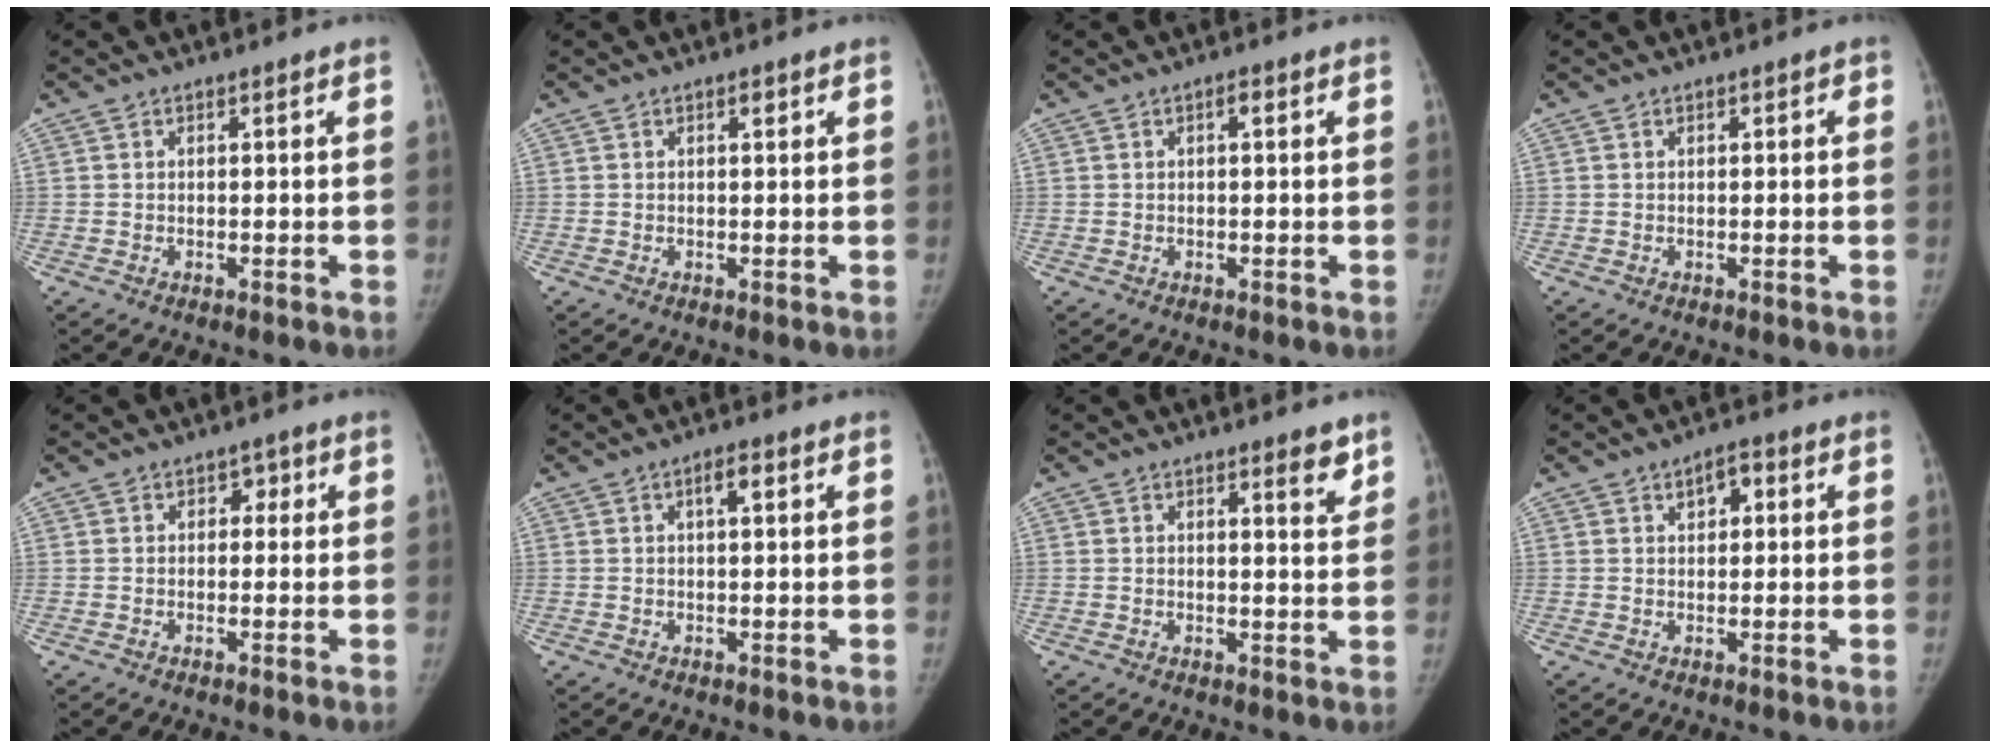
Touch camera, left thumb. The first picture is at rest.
{"total": 0.8, "force": [0.4, 0.4, 0.6], "torque": [-0.004, 0.001, 0.006]}
{"total": 1.1, "force": [0.3, 0.4, 0.9], "torque": [-0.012, 0.005, 0.000]}
{"total": 0.5, "force": [0.1, 0.4, 0.3], "torque": [0.006, 0.003, 0.000]}
{"total": 2.0, "force": [0.4, 1.7, 1.0], "torque": [0.012, 0.006, -0.002]}
{"total": 1.7, "force": [0.6, 0.6, 1.5], "torque": [-0.021, 0.003, 0.008]}
{"total": 3.4, "force": [2.4, 0.9, 2.2], "torque": [-0.020, -0.017, 0.030]}
{"total": 3.5, "force": [1.3, 2.1, 2.5], "torque": [-0.020, 0.006, 0.016]}